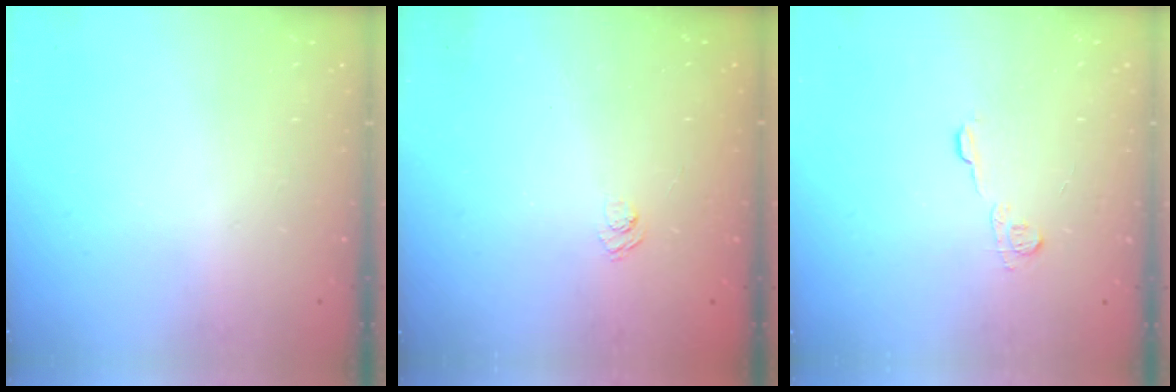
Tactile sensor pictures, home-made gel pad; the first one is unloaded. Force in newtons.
{"total": 2.4, "press": 2.0, "slide": 1.3}
{"total": 7.3, "press": 7.3, "slide": 0.5}